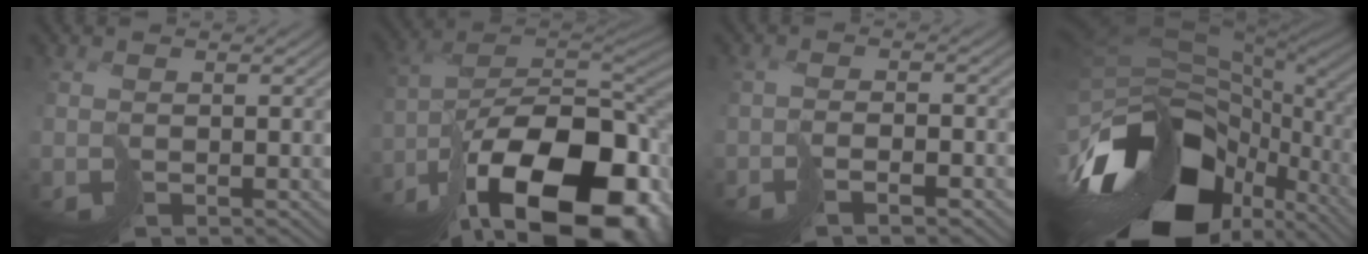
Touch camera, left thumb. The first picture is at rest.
{"total": 20.0, "force": [-10.5, 8.9, 14.5], "torque": [-0.263, -0.022, -0.147]}
{"total": 2.4, "force": [-1.6, 0.3, 1.7], "torque": [-0.025, 0.003, -0.029]}
{"total": 17.3, "force": [-8.1, 8.8, 12.4], "torque": [-0.267, -0.019, -0.111]}